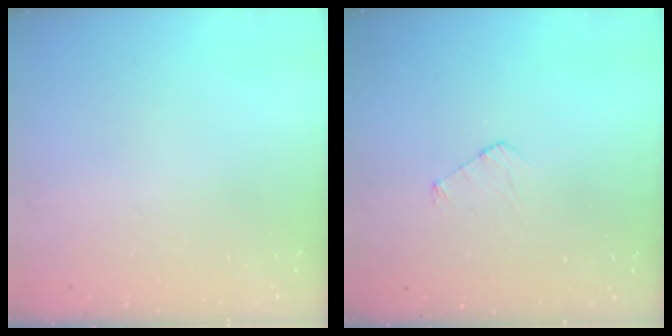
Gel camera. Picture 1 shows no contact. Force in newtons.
{"total": 3.7, "press": 3.6, "slide": 0.3}